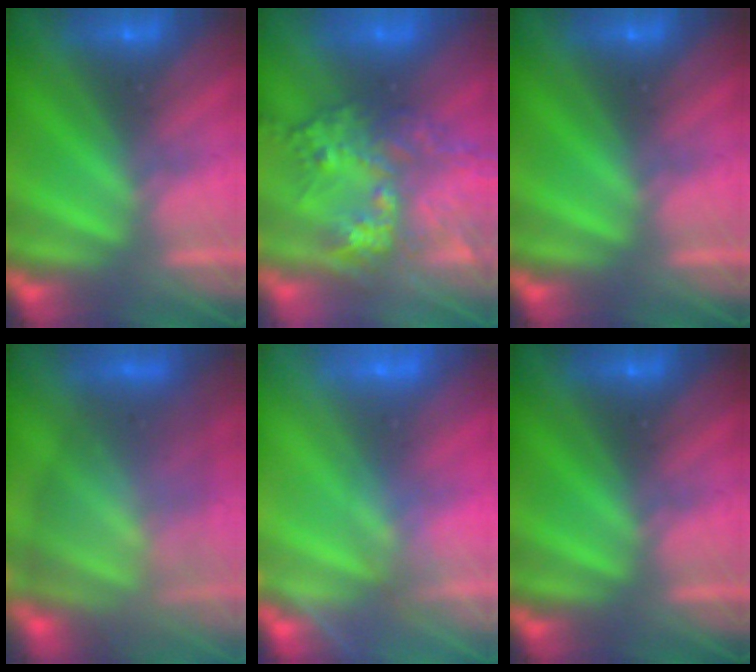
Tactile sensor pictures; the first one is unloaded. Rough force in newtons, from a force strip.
{"total": 8.0}
{"total": 0.0}
{"total": 9.4}
{"total": 3.0}
{"total": 0.0}